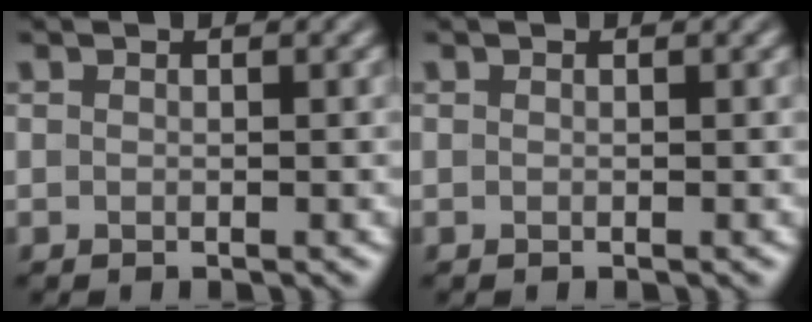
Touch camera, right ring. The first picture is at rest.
{"total": 0.0}